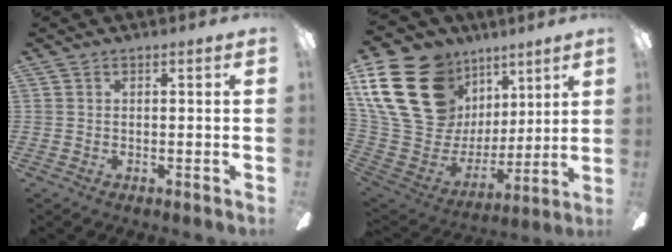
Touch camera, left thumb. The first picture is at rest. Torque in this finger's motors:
{"motor_torque": [0.50, 0.62, 1.65, -1.11, 0.51]}